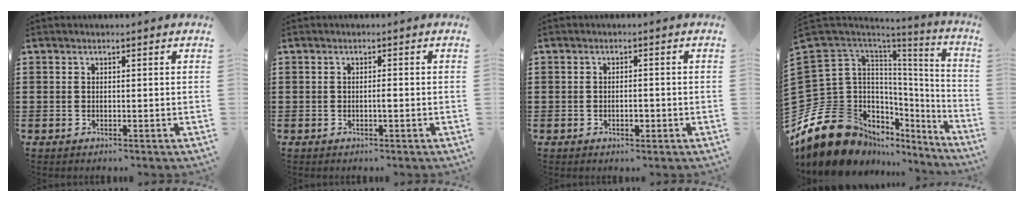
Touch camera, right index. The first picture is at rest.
{"total": 0.9, "force": [-0.3, 0.1, 0.8], "torque": [-0.016, -0.003, -0.005]}
{"total": 1.9, "force": [-0.7, 0.7, 1.6], "torque": [-0.030, 0.002, -0.013]}
{"total": 18.4, "force": [-11.2, 11.0, 9.6], "torque": [-0.217, -0.029, -0.179]}